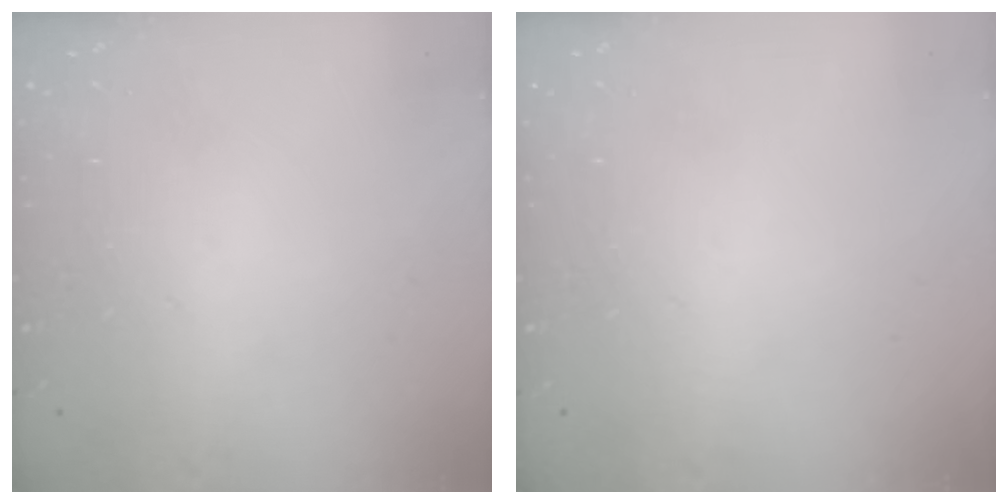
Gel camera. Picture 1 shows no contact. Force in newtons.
{"total": 0.0}